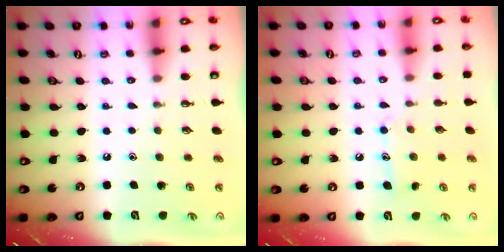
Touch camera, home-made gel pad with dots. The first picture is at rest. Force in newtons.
{"total": 8.6, "press": 8.6, "slide": 0.6}